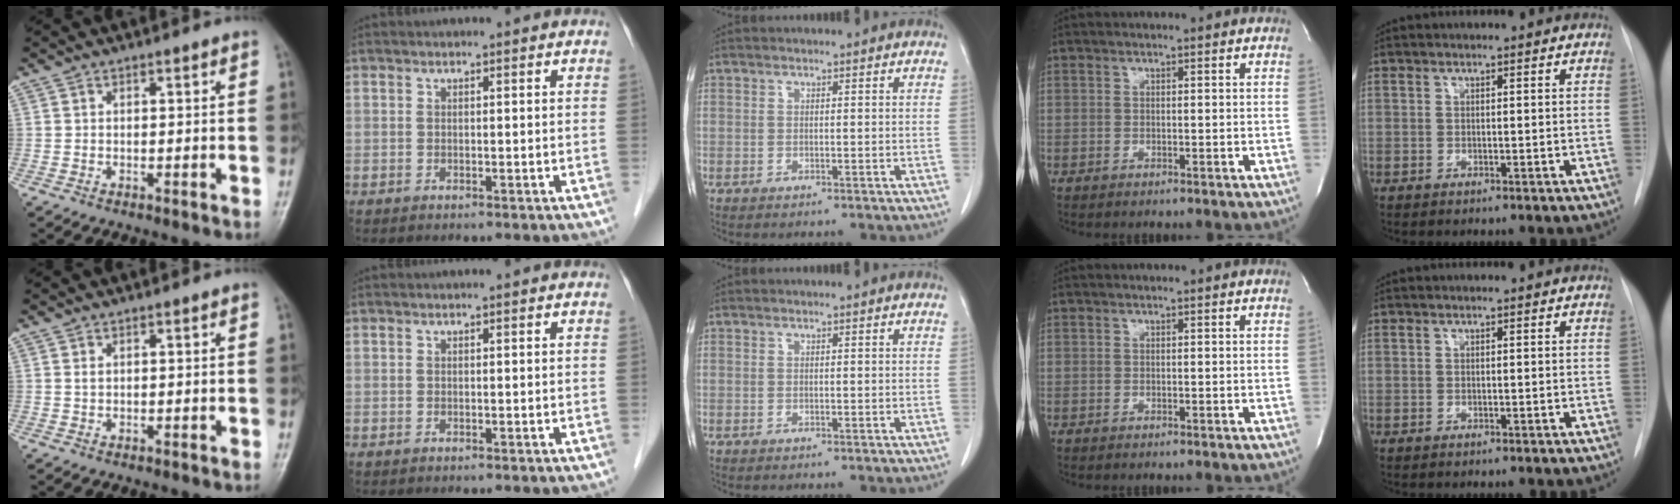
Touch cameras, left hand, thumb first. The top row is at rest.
{"thumb": {"total": 0.7, "force": [0.3, 0.4, 0.5], "torque": [-0.009, 0.004, 0.006]}}